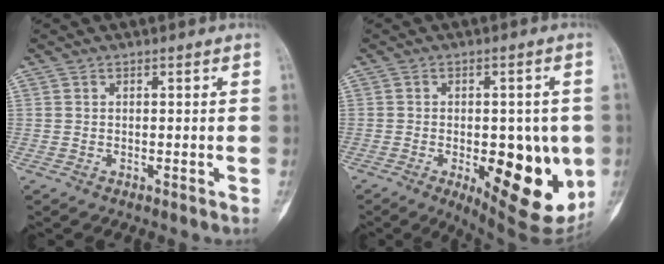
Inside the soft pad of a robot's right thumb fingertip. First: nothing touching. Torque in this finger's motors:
{"motor_torque": [-0.26, 0.89, 0.76, 0.38, 0.03]}